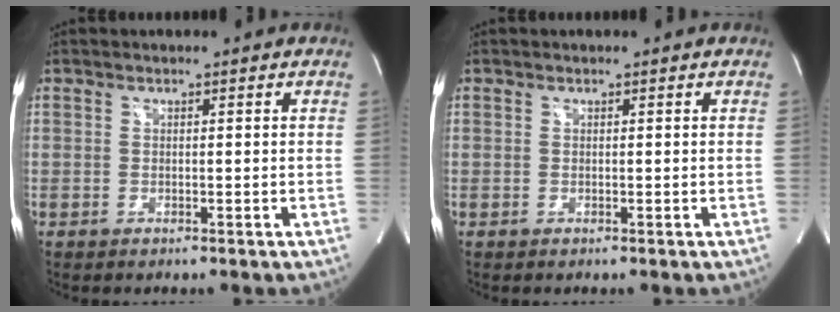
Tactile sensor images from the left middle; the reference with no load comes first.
{"total": 0.0}